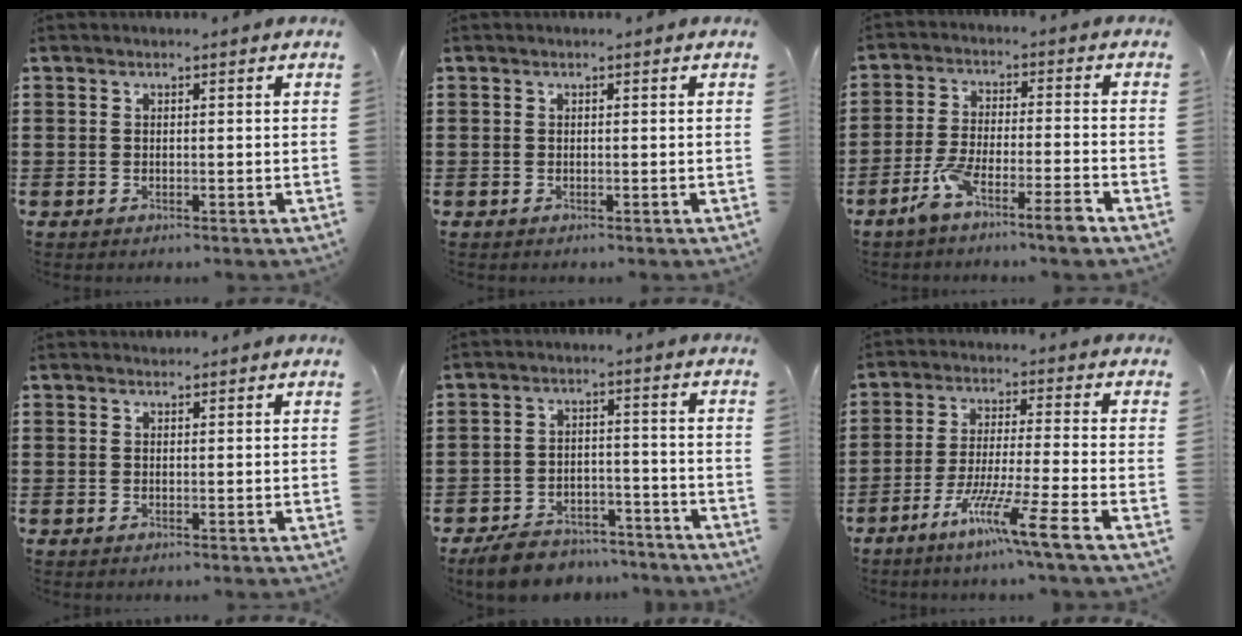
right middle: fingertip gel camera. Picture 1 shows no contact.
{"total": 0.0}
{"total": 7.0, "force": [-5.2, 0.4, 4.6], "torque": [-0.090, -0.002, -0.097]}
{"total": 0.7, "force": [0.6, 0.3, -0.1], "torque": [0.009, -0.002, 0.010]}
{"total": 5.7, "force": [-5.4, 1.2, 1.1], "torque": [-0.031, 0.011, -0.109]}
{"total": 9.0, "force": [-6.1, -0.8, 6.6], "torque": [-0.128, -0.013, -0.117]}